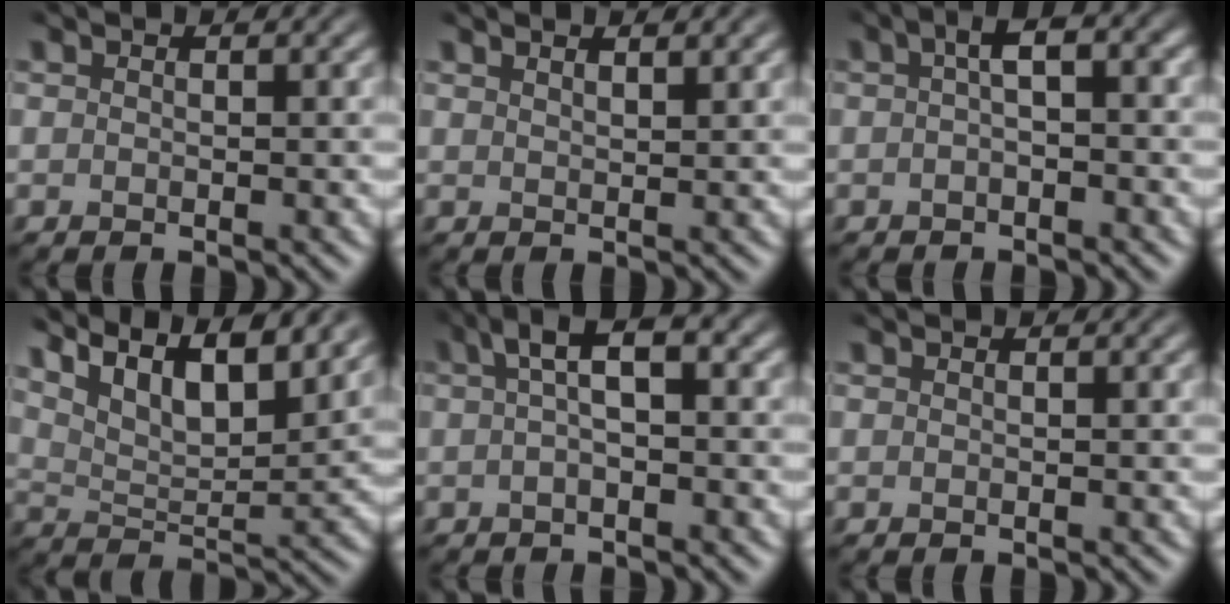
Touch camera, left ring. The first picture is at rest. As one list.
[{"total": 1.3, "force": [1.1, -0.1, 0.5], "torque": [-0.010, -0.003, 0.025]}, {"total": 2.2, "force": [0.0, 0.4, 2.2], "torque": [-0.037, 0.007, -0.005]}, {"total": 10.2, "force": [7.0, 3.4, 6.6], "torque": [-0.108, 0.025, 0.098]}, {"total": 3.4, "force": [0.8, 0.8, 3.2], "torque": [-0.053, 0.014, 0.007]}, {"total": 0.0}]